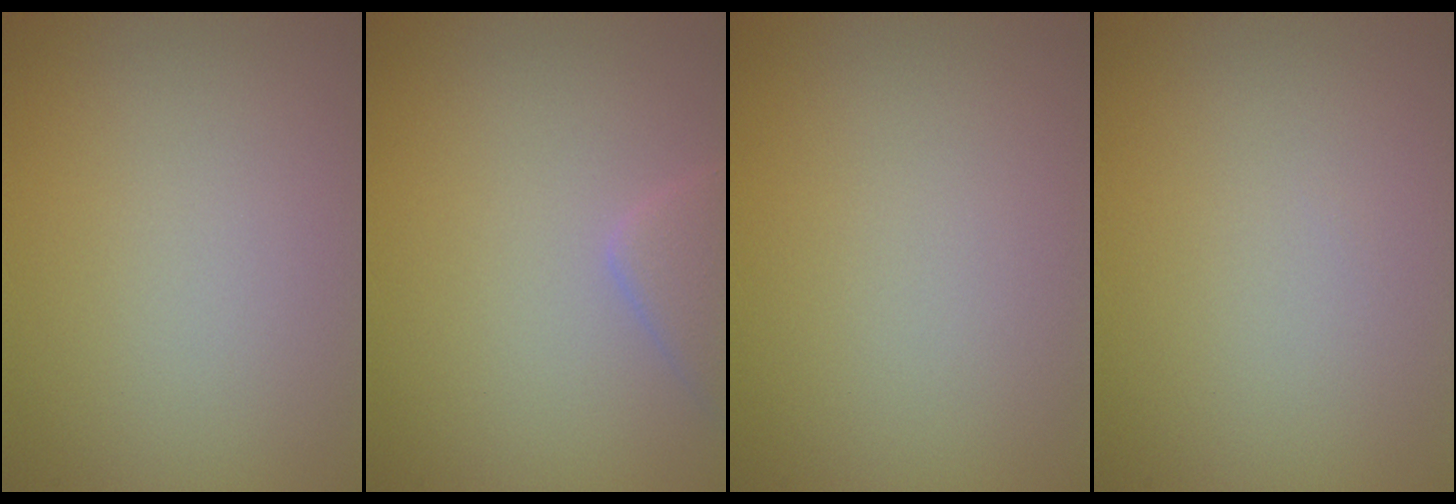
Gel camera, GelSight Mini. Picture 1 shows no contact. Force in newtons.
{"total": 2.1, "press": 2.1, "slide": 0.2}
{"total": 0.0}
{"total": 0.0}